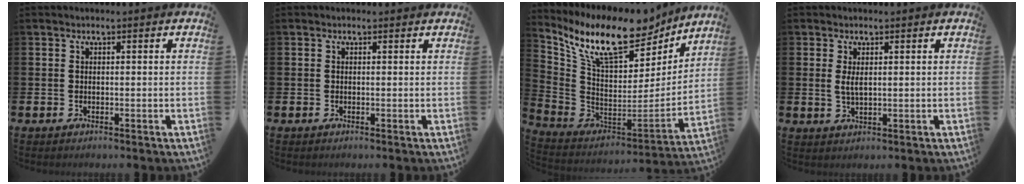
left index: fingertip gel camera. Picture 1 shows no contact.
{"total": 0.0}
{"total": 12.4, "force": [9.6, 4.9, 6.2], "torque": [-0.146, -0.062, 0.167]}
{"total": 2.1, "force": [0.9, 0.8, 1.7], "torque": [-0.032, 0.002, 0.014]}